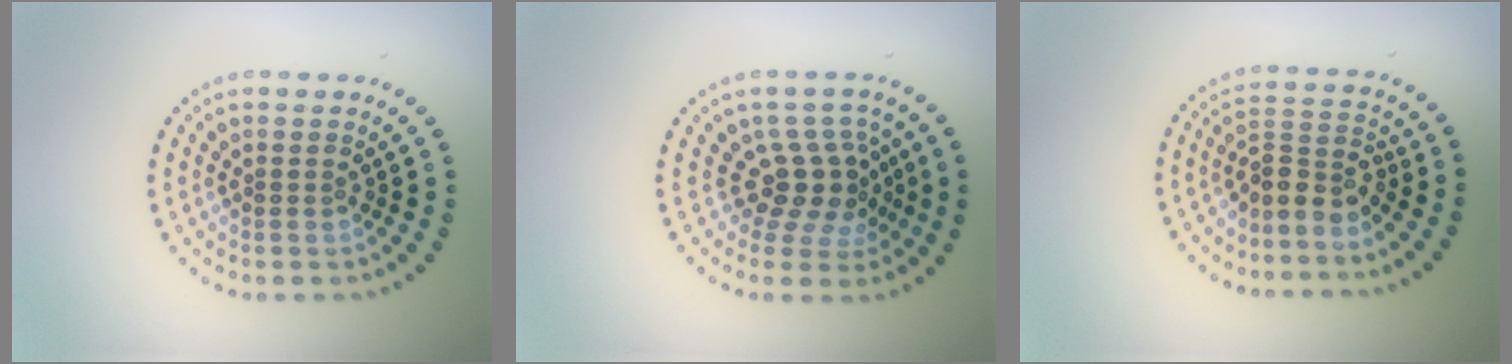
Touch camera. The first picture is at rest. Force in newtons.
{"total": 3.8, "press": 2.8, "slide": 2.5}
{"total": 3.0, "press": 2.3, "slide": 1.9}